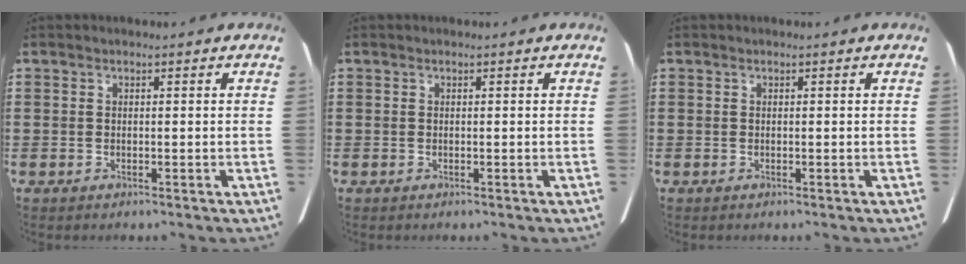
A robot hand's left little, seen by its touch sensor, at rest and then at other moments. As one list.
[{"total": 0.0}, {"total": 0.0}]